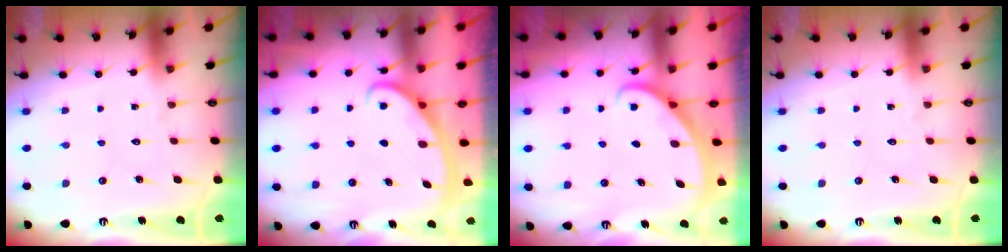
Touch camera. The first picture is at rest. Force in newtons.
{"total": 2.8, "press": 2.8, "slide": 0.4}
{"total": 2.7, "press": 2.7, "slide": 0.1}
{"total": 0.0}